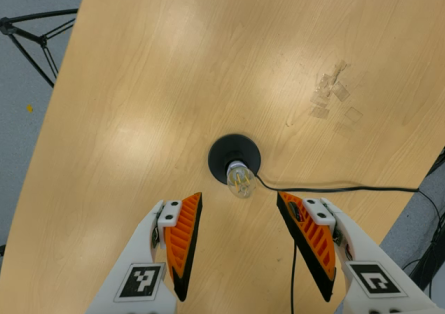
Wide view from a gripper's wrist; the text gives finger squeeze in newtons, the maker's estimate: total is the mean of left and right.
{"total": 0.0}